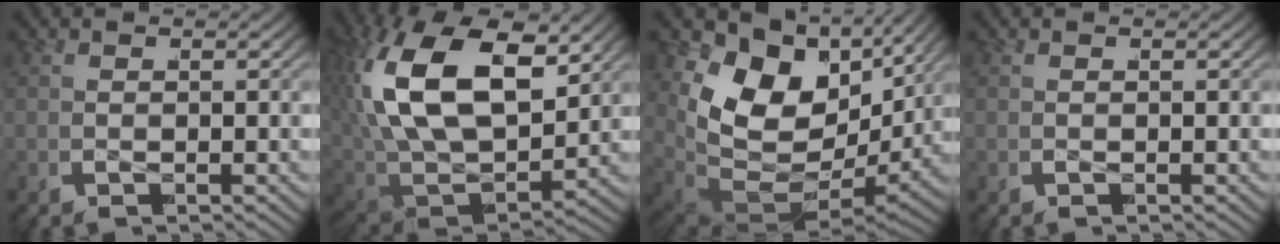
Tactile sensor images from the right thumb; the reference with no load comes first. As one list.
[{"total": 15.3, "force": [1.2, 10.6, 10.9], "torque": [-0.270, -0.049, 0.041]}, {"total": 16.3, "force": [1.1, 11.7, 11.3], "torque": [-0.249, -0.047, 0.037]}, {"total": 0.0}]